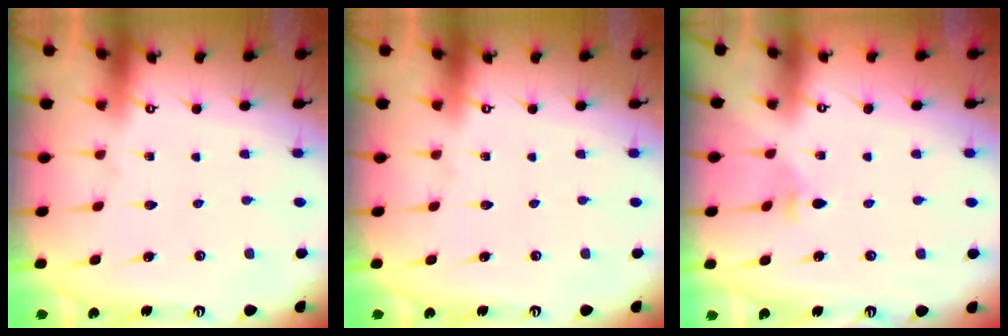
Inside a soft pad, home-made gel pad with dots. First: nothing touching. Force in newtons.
{"total": 0.0}
{"total": 2.5, "press": 2.4, "slide": 0.6}